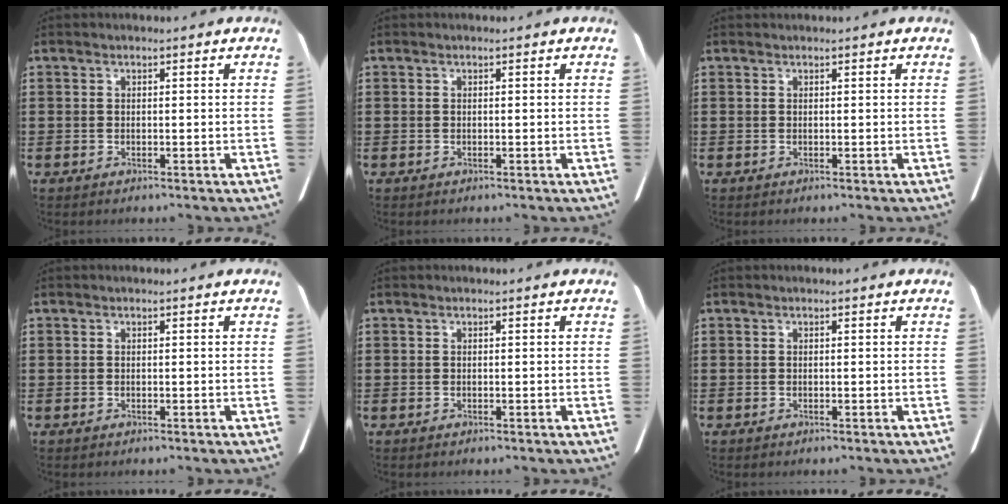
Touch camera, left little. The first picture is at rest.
{"total": 0.0}
{"total": 0.0}
{"total": 0.0}
{"total": 0.0}
{"total": 0.0}